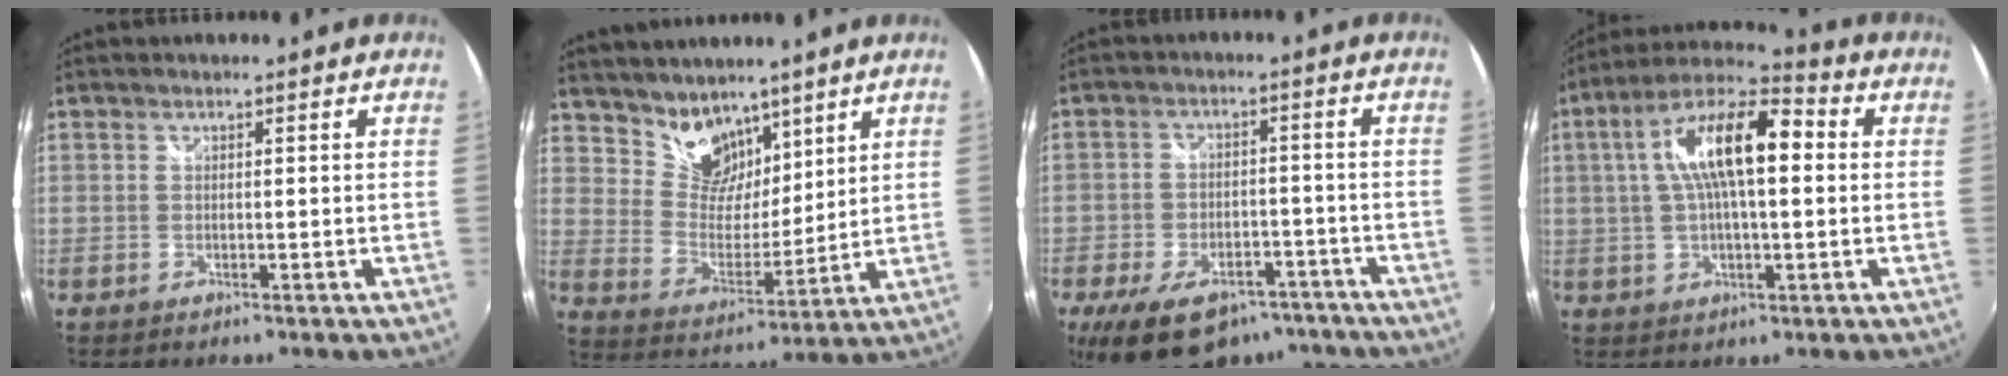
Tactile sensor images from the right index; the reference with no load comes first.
{"total": 10.9, "force": [8.1, 6.6, 3.2], "torque": [-0.058, 0.007, 0.155]}
{"total": 17.1, "force": [-11.7, 9.0, 8.6], "torque": [-0.183, -0.006, -0.165]}
{"total": 15.8, "force": [2.6, 5.8, 14.5], "torque": [-0.258, 0.027, 0.032]}